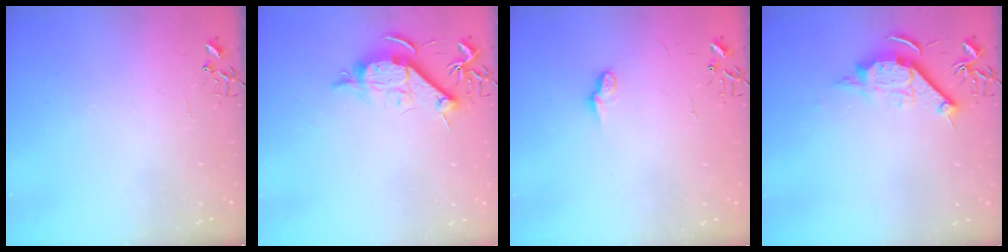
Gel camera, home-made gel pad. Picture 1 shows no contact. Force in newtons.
{"total": 10.6, "press": 10.6, "slide": 0.8}
{"total": 6.9, "press": 6.9, "slide": 0.2}
{"total": 10.7, "press": 10.7, "slide": 1.1}